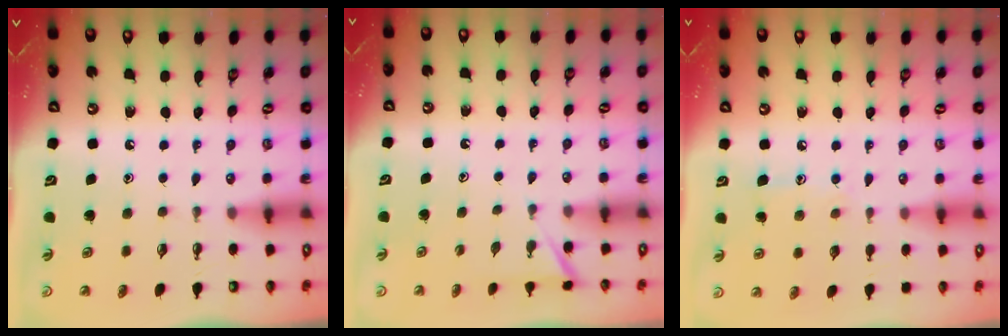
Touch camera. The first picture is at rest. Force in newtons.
{"total": 2.7, "press": 2.7, "slide": 0.3}
{"total": 7.0, "press": 7.0, "slide": 0.6}